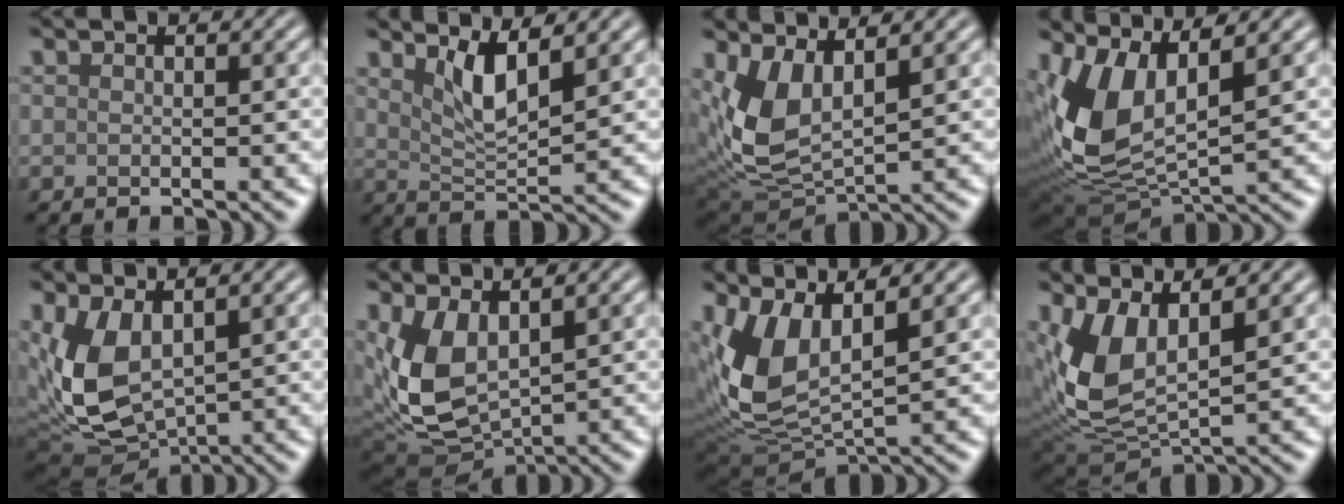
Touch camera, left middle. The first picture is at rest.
{"total": 3.9, "force": [2.2, 0.9, 3.0], "torque": [-0.063, -0.007, 0.045]}
{"total": 6.3, "force": [1.9, 3.3, 5.1], "torque": [-0.121, -0.017, 0.041]}
{"total": 8.7, "force": [2.2, 4.5, 7.2], "torque": [-0.167, -0.007, 0.044]}
{"total": 8.1, "force": [0.8, 4.6, 6.7], "torque": [-0.164, -0.017, 0.022]}
{"total": 7.5, "force": [1.2, 4.2, 6.1], "torque": [-0.145, -0.010, 0.025]}
{"total": 7.8, "force": [2.0, 4.0, 6.4], "torque": [-0.151, -0.010, 0.043]}
{"total": 7.0, "force": [2.0, 3.6, 5.7], "torque": [-0.137, -0.015, 0.043]}